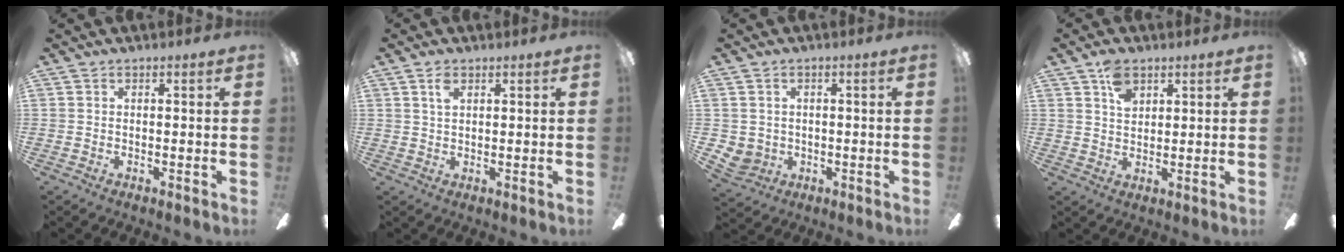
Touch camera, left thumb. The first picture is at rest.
{"total": 2.8, "force": [1.6, 1.4, 1.8], "torque": [-0.034, 0.000, 0.026]}
{"total": 3.3, "force": [0.3, 3.2, 0.5], "torque": [-0.024, 0.003, 0.006]}
{"total": 5.4, "force": [3.1, 3.3, 2.9], "torque": [-0.050, -0.002, 0.055]}